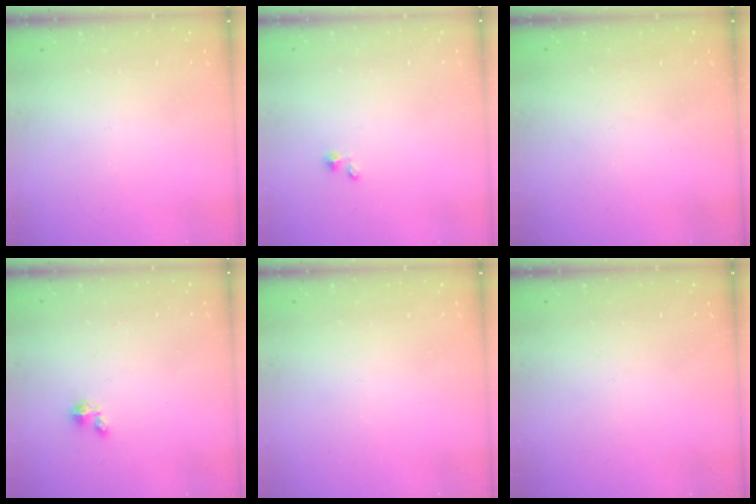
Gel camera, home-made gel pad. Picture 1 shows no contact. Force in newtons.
{"total": 1.5, "press": 1.5, "slide": 0.0}
{"total": 0.7, "press": 0.6, "slide": 0.4}
{"total": 2.0, "press": 2.0, "slide": 0.1}
{"total": 0.0}
{"total": 0.0}